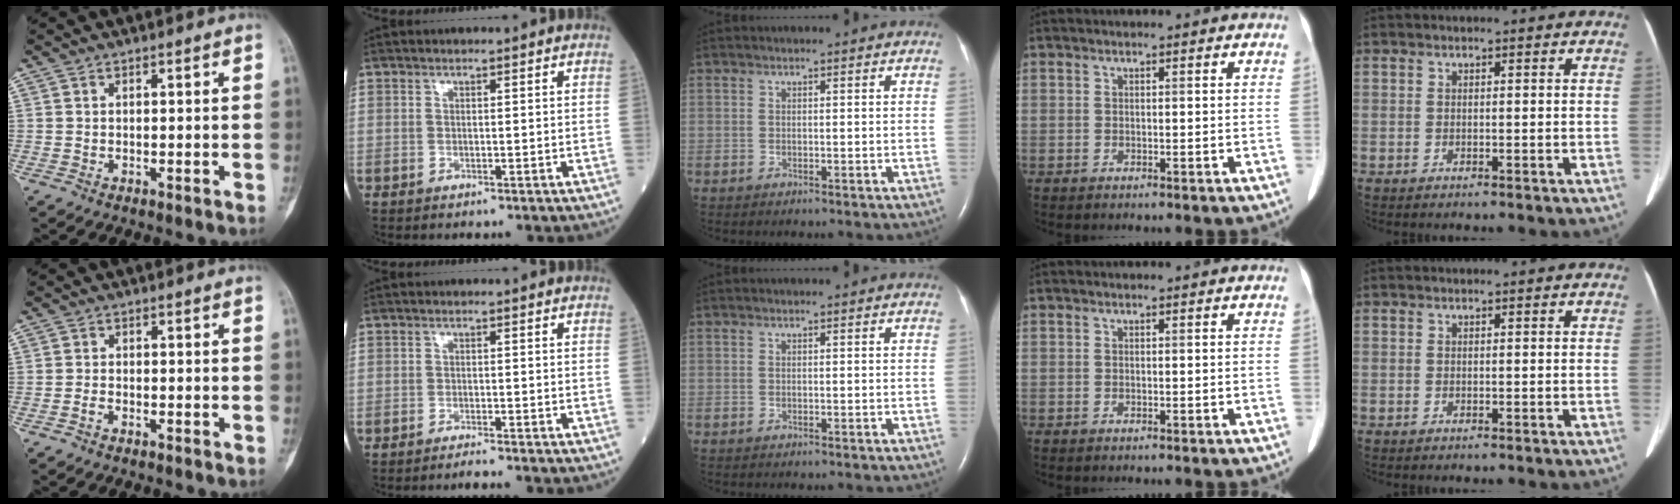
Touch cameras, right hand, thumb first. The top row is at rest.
{"thumb": {"total": 1.4, "force": [-1.0, 0.6, 0.7], "torque": [-0.016, 0.008, -0.022]}, "index": {"total": 2.2, "force": [-2.1, -0.5, 0.5], "torque": [-0.011, -0.005, -0.036]}}